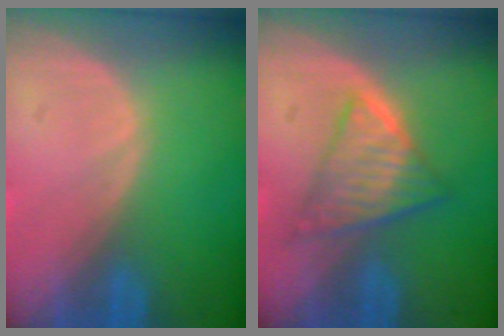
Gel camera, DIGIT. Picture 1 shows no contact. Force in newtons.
{"total": 6.0, "press": 5.7, "slide": 2.1}